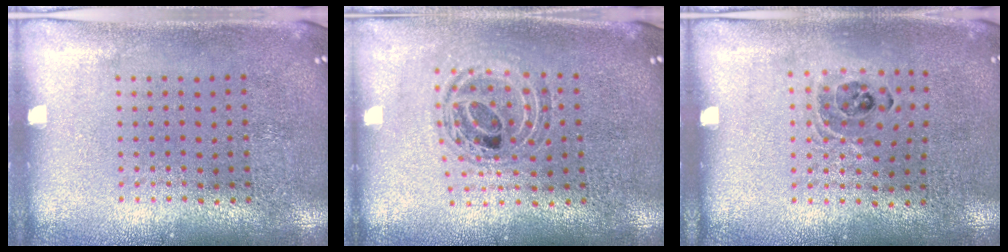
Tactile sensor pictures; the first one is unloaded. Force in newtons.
{"total": 0.7, "press": 0.7, "slide": 0.2}
{"total": 1.0, "press": 1.0, "slide": 0.1}